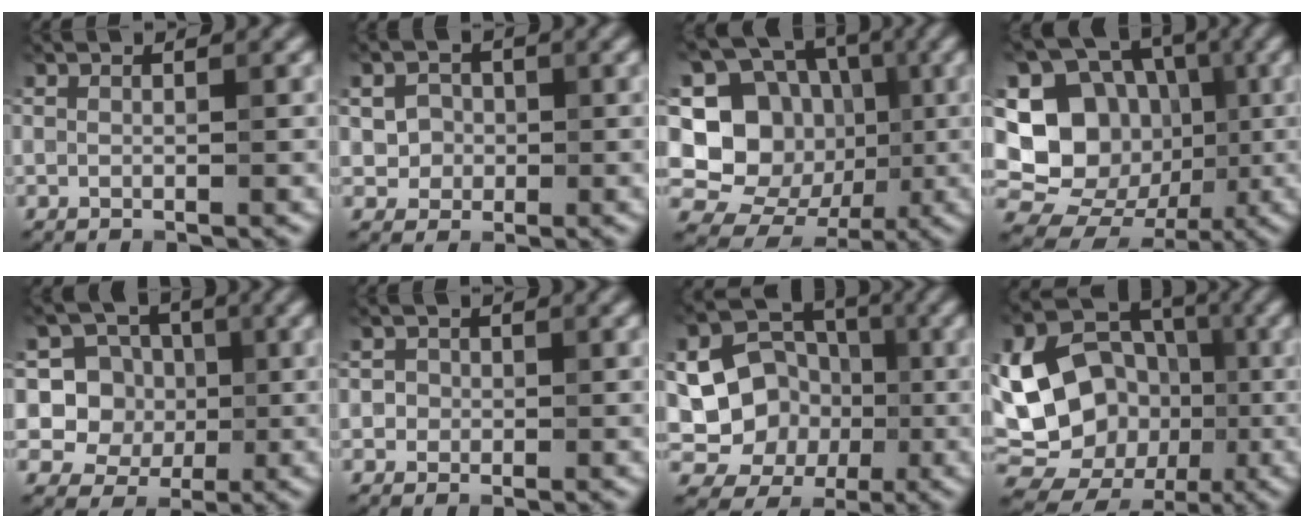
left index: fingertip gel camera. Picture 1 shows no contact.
{"total": 2.5, "force": [-0.3, 2.3, 0.8], "torque": [-0.001, 0.002, -0.012]}
{"total": 17.4, "force": [0.0, 15.4, 8.0], "torque": [-0.189, 0.054, -0.014]}
{"total": 18.9, "force": [-0.4, 17.2, 8.0], "torque": [-0.192, 0.039, -0.019]}
{"total": 5.8, "force": [0.8, 5.4, 2.0], "torque": [-0.029, 0.008, -0.003]}
{"total": 1.6, "force": [0.0, 1.6, 0.4], "torque": [0.007, 0.004, -0.003]}
{"total": 12.9, "force": [-2.2, 11.6, 5.2], "torque": [-0.100, 0.000, -0.041]}
{"total": 16.5, "force": [-1.6, 13.5, 9.4], "torque": [-0.173, 0.005, -0.027]}